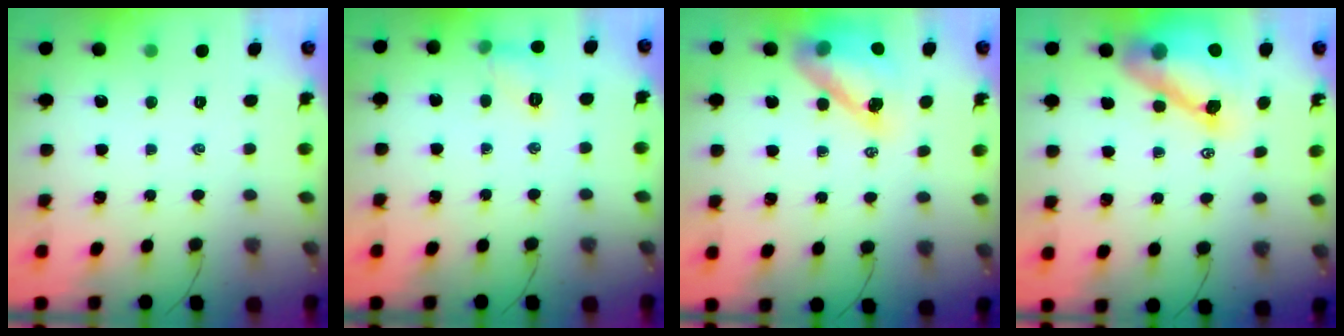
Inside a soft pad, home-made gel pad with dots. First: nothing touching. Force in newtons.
{"total": 6.7, "press": 6.7, "slide": 0.8}
{"total": 15.2, "press": 14.6, "slide": 4.1}
{"total": 14.8, "press": 14.1, "slide": 4.4}